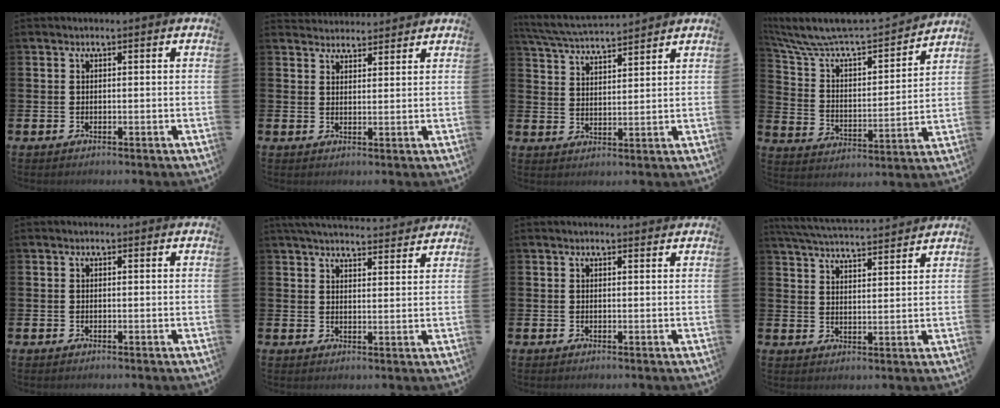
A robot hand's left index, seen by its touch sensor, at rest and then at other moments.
{"total": 3.1, "force": [3.0, 0.7, -0.3], "torque": [-0.004, -0.012, 0.056]}
{"total": 5.3, "force": [5.2, 0.3, 1.1], "torque": [-0.048, -0.028, 0.093]}
{"total": 9.2, "force": [8.5, 2.2, 2.7], "torque": [-0.103, -0.063, 0.143]}
{"total": 0.0}
{"total": 5.0, "force": [4.9, 0.4, 0.8], "torque": [-0.029, -0.027, 0.089]}
{"total": 0.9, "force": [0.8, 0.1, 0.2], "torque": [0.008, -0.003, 0.013]}
{"total": 5.5, "force": [5.4, 0.2, 1.0], "torque": [-0.046, -0.036, 0.096]}